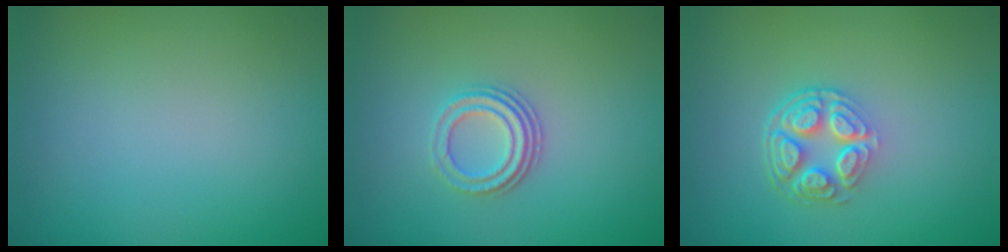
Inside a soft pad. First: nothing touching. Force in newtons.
{"total": 3.0, "press": 2.2, "slide": 2.0}
{"total": 4.4, "press": 3.2, "slide": 3.0}